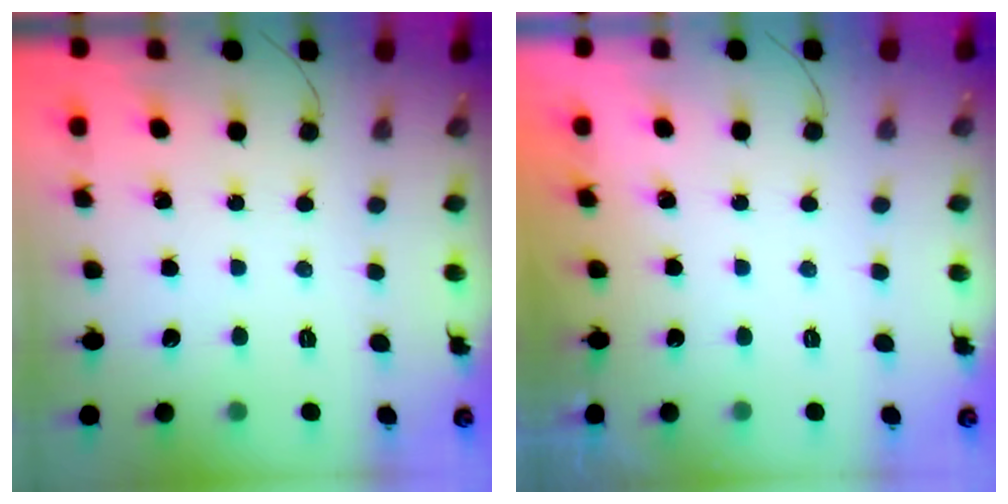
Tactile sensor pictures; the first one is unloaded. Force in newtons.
{"total": 1.8, "press": 0.1, "slide": 1.8}